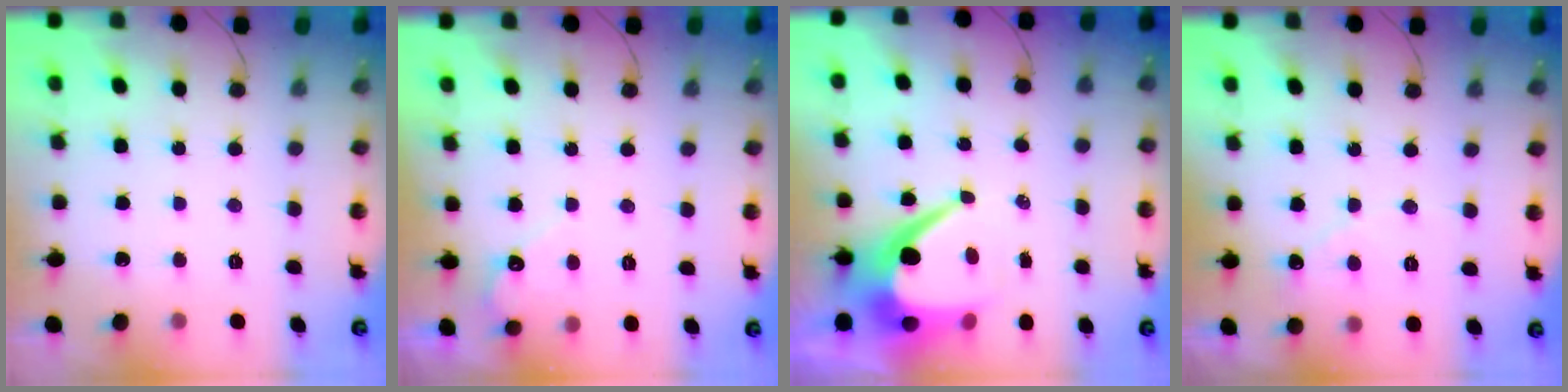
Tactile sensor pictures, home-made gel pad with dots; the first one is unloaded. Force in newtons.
{"total": 3.5, "press": 3.5, "slide": 0.3}
{"total": 11.7, "press": 11.6, "slide": 0.7}
{"total": 3.8, "press": 3.8, "slide": 0.2}